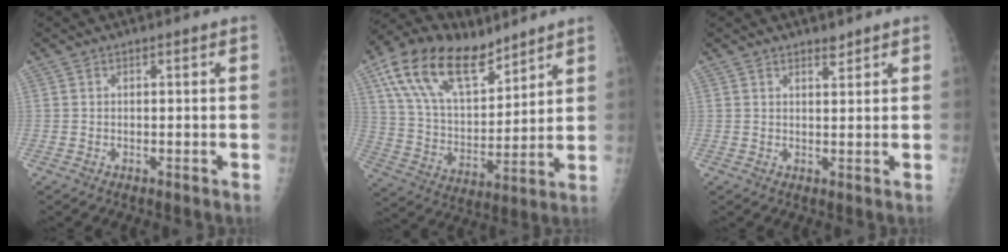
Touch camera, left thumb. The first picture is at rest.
{"total": 20.0, "force": [12.7, 9.6, 12.0], "torque": [-0.191, -0.036, 0.240]}
{"total": 1.6, "force": [1.4, 0.5, 0.6], "torque": [-0.001, -0.012, 0.022]}